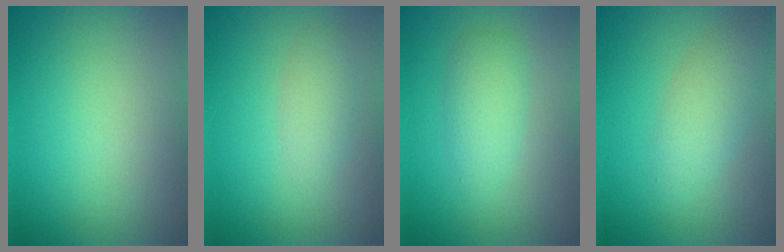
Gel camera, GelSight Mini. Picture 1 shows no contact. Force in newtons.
{"total": 1.7, "press": 1.7, "slide": 0.2}
{"total": 2.3, "press": 2.3, "slide": 0.1}
{"total": 2.8, "press": 2.8, "slide": 0.1}